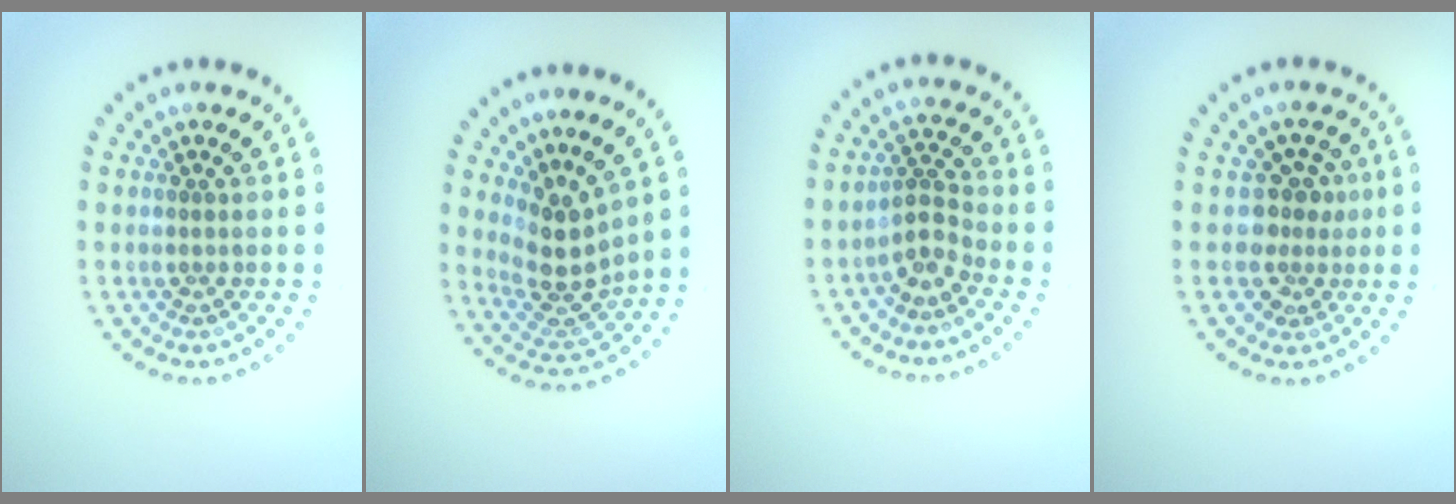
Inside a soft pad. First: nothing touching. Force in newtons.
{"total": 3.8, "press": 2.8, "slide": 2.6}
{"total": 2.4, "press": 1.7, "slide": 1.7}
{"total": 2.6, "press": 1.9, "slide": 1.7}